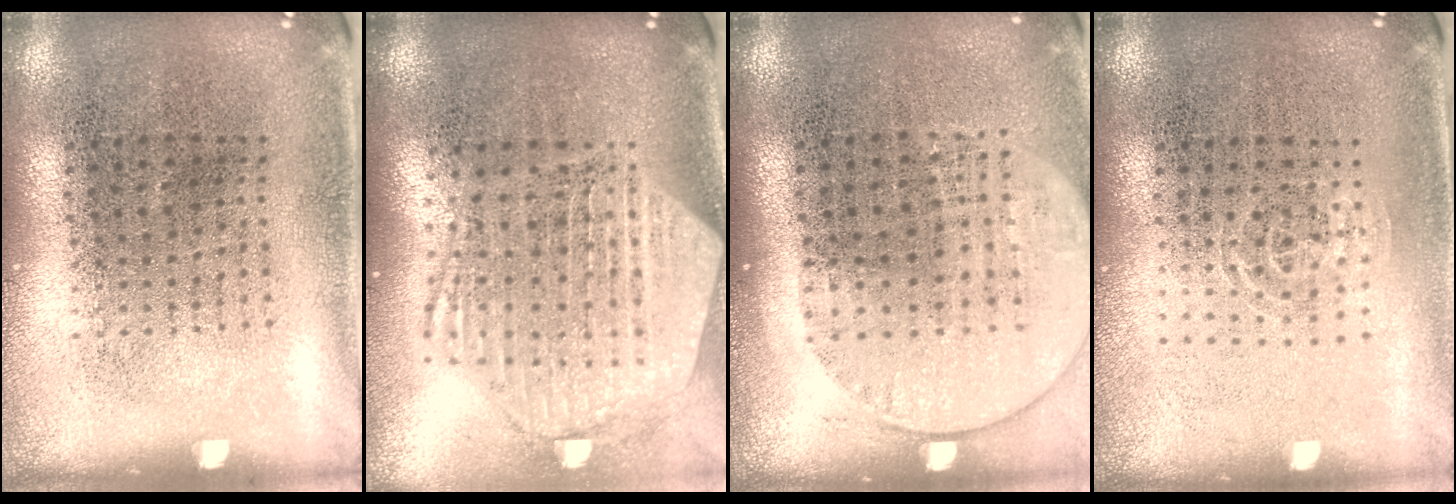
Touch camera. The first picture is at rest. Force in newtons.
{"total": 2.7, "press": 2.3, "slide": 1.5}
{"total": 1.5, "press": 1.3, "slide": 0.7}
{"total": 1.0, "press": 0.5, "slide": 0.8}